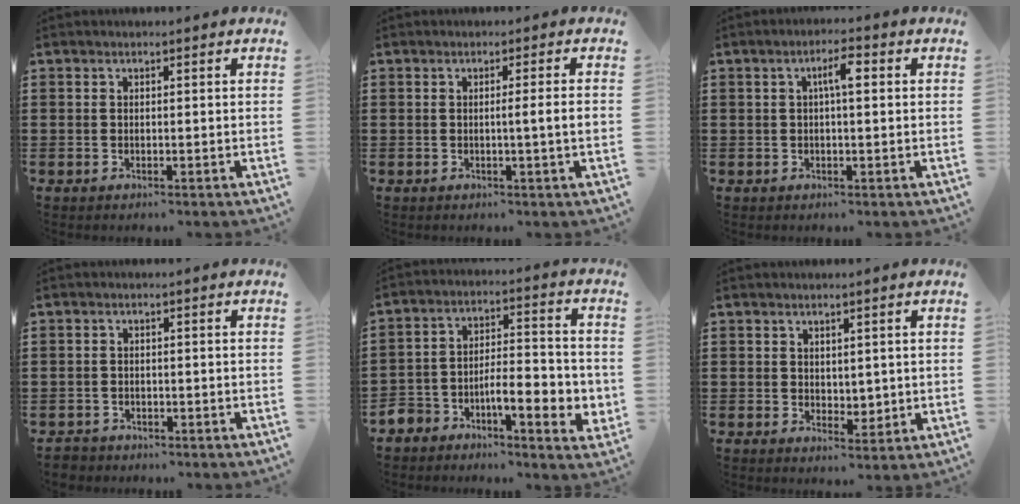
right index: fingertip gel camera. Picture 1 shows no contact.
{"total": 3.0, "force": [-0.1, -0.4, 3.0], "torque": [-0.052, -0.007, -0.006]}
{"total": 3.5, "force": [0.5, 0.8, 3.3], "torque": [-0.057, 0.006, 0.003]}
{"total": 1.7, "force": [-1.6, 0.6, -0.2], "torque": [-0.001, 0.004, -0.038]}
{"total": 7.2, "force": [-3.9, 2.9, 5.3], "torque": [-0.097, -0.002, -0.073]}
{"total": 2.4, "force": [1.4, 1.8, 0.7], "torque": [-0.012, 0.006, 0.024]}